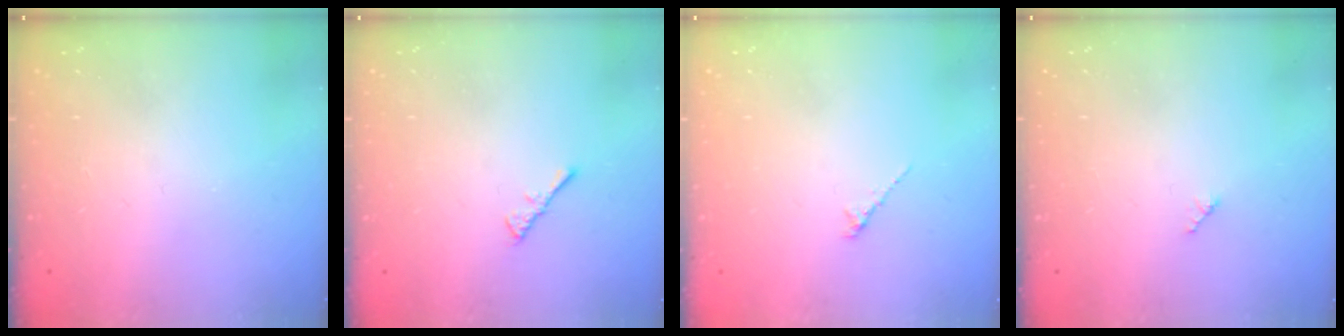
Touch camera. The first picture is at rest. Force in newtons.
{"total": 2.2, "press": 2.1, "slide": 0.5}
{"total": 1.2, "press": 1.1, "slide": 0.4}
{"total": 2.5, "press": 2.5, "slide": 0.3}